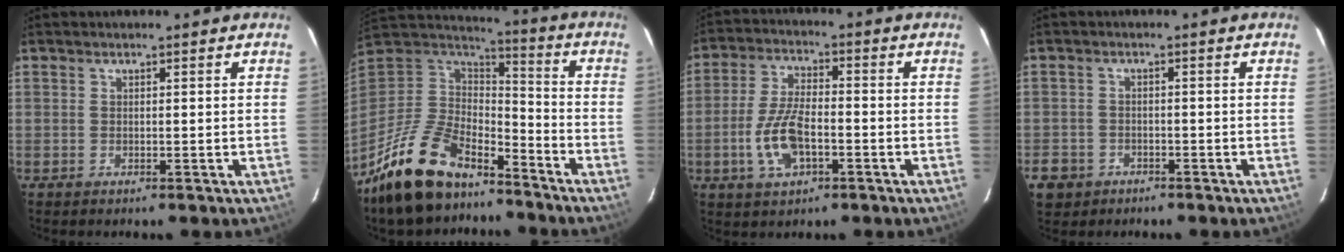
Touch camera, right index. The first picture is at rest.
{"total": 21.2, "force": [-15.3, 9.6, 11.0], "torque": [-0.243, -0.009, -0.262]}
{"total": 9.5, "force": [-3.1, 4.4, 7.8], "torque": [-0.166, 0.004, -0.054]}
{"total": 5.4, "force": [-2.6, 4.6, 1.3], "torque": [-0.053, 0.011, -0.039]}